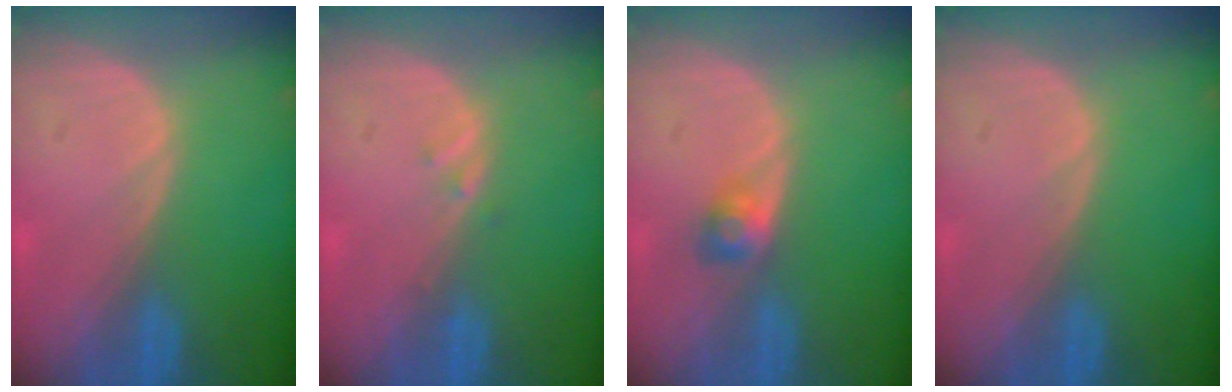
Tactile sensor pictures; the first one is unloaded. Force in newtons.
{"total": 1.0, "press": 0.9, "slide": 0.5}
{"total": 2.4, "press": 2.3, "slide": 0.7}
{"total": 0.0}